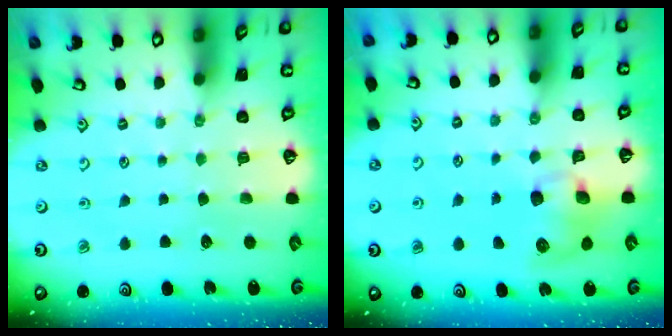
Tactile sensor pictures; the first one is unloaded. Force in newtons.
{"total": 8.3, "press": 8.2, "slide": 1.1}